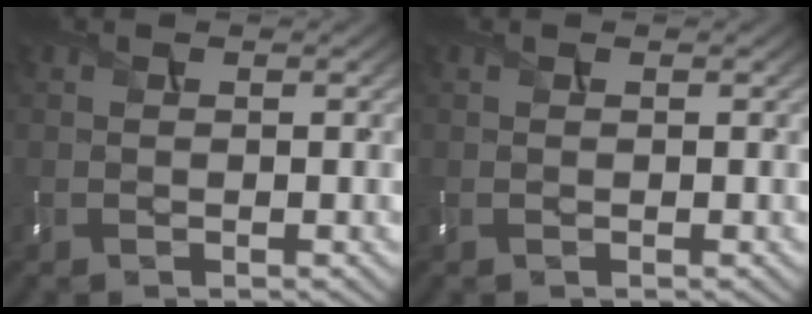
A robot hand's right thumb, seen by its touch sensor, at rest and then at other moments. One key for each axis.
{"total": 0.0}